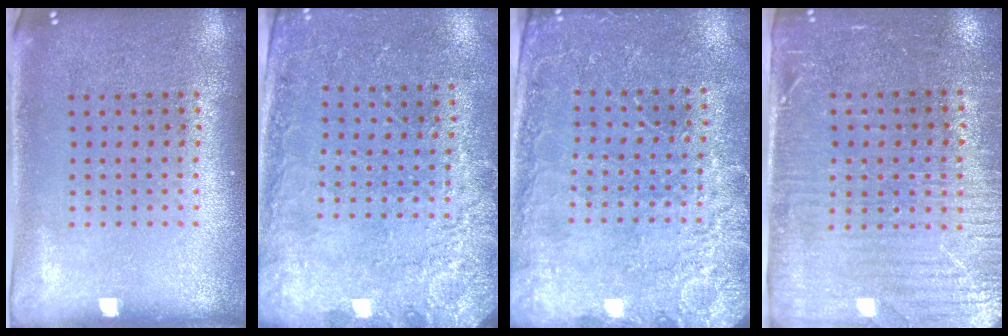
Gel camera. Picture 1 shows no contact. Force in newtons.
{"total": 2.5, "press": 2.4, "slide": 0.8}
{"total": 2.8, "press": 2.7, "slide": 0.4}
{"total": 3.6, "press": 3.2, "slide": 1.7}